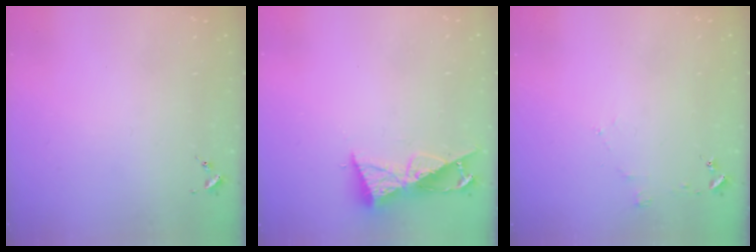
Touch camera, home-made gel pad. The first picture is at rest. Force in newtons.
{"total": 9.5, "press": 9.4, "slide": 0.7}
{"total": 3.5, "press": 3.5, "slide": 0.4}